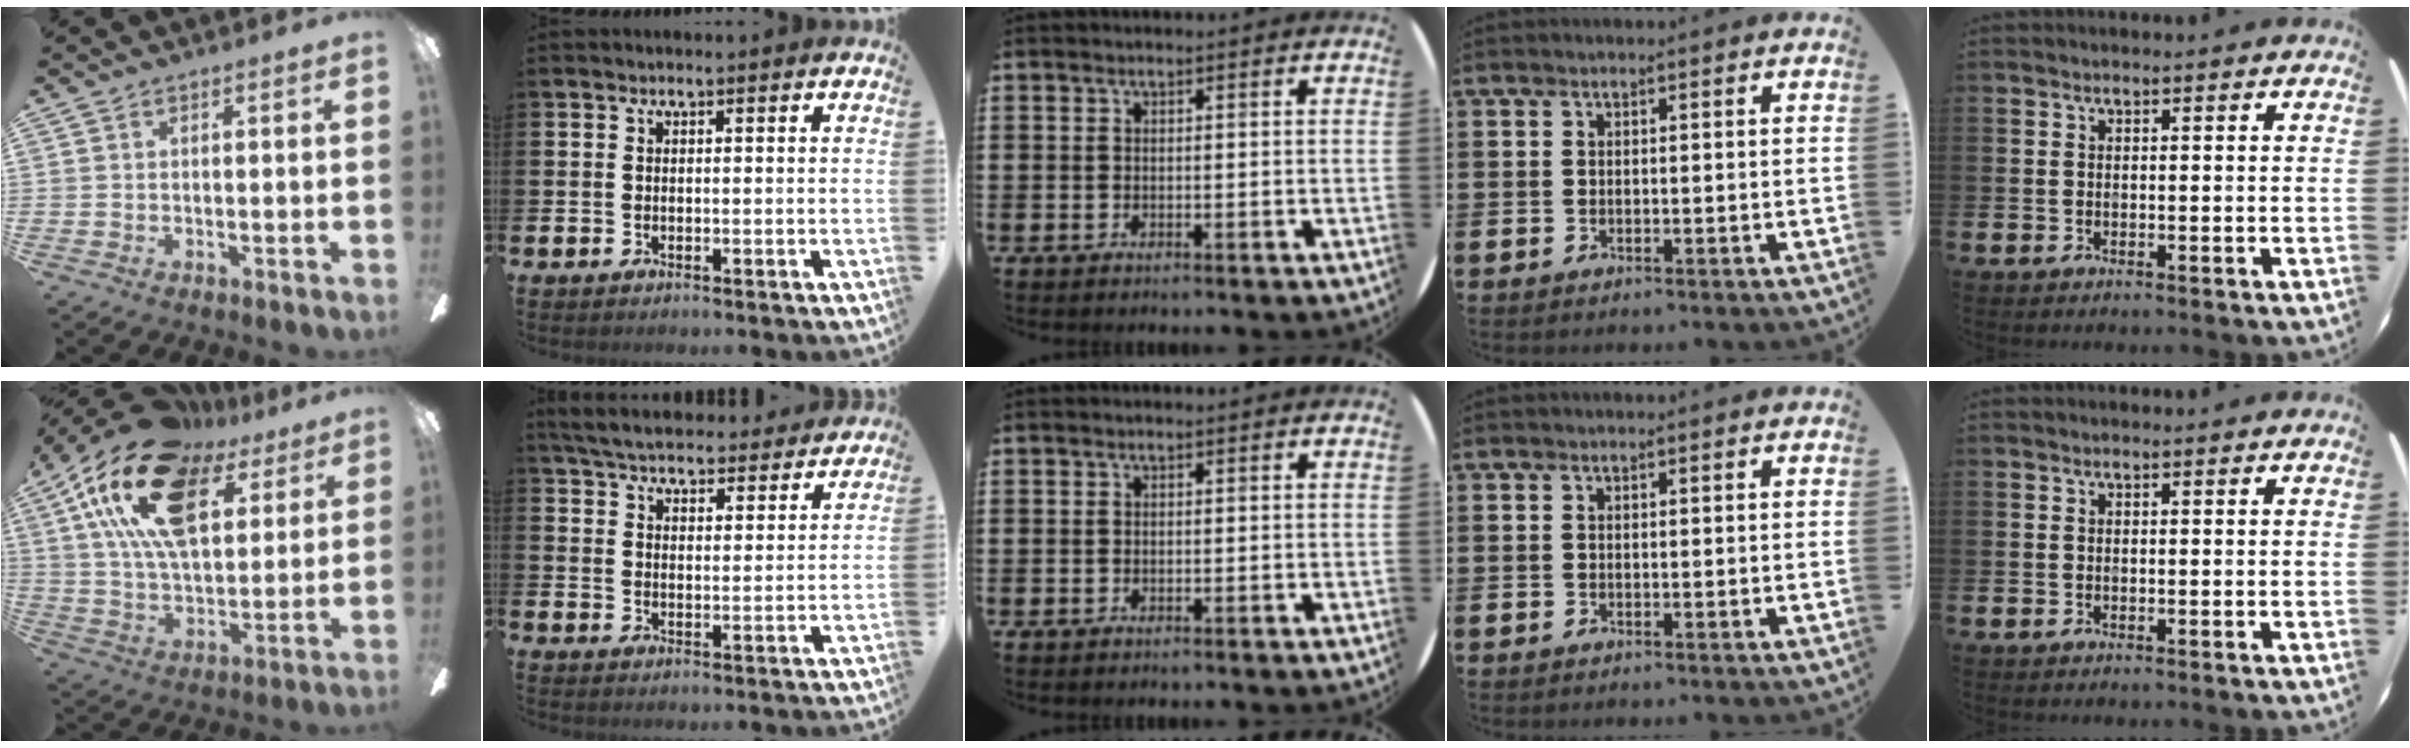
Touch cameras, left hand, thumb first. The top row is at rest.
{"thumb": {"total": 24.5, "force": [12.6, 12.4, 16.9], "torque": [-0.318, -0.047, 0.218]}, "index": {"total": 5.9, "force": [5.7, 1.0, 0.9], "torque": [-0.039, -0.042, 0.099]}}